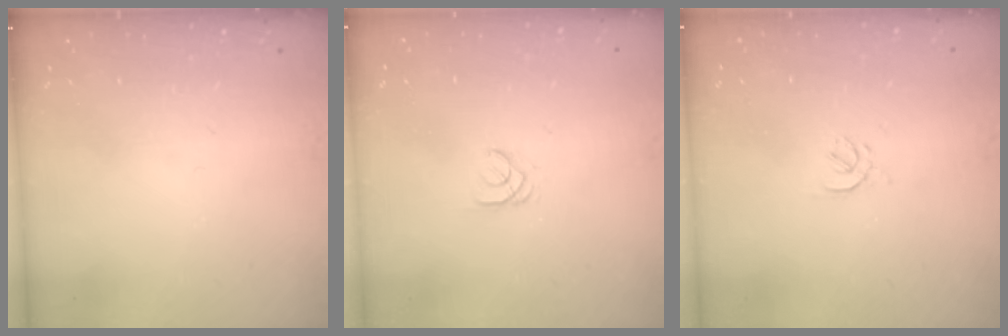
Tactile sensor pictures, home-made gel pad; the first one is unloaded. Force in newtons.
{"total": 1.8, "press": 1.7, "slide": 0.2}
{"total": 1.7, "press": 1.6, "slide": 0.6}